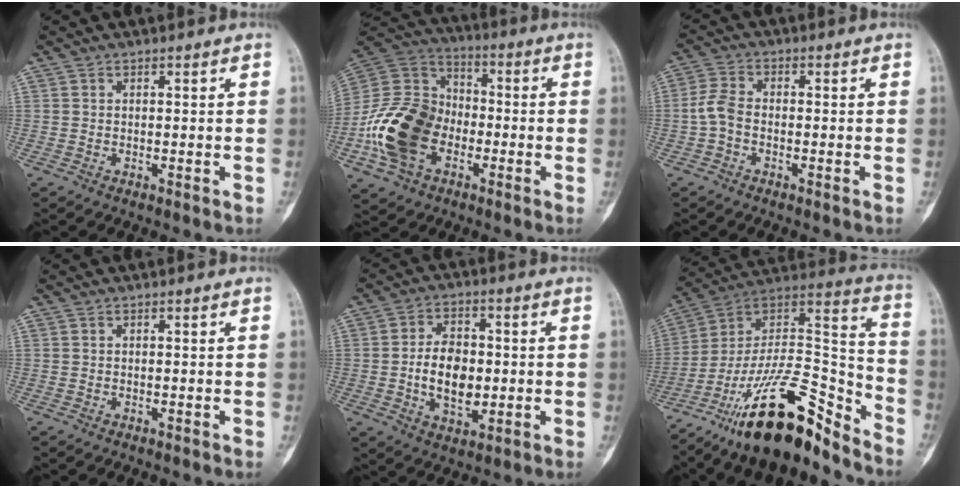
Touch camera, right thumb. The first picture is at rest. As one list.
[{"total": 19.4, "force": [-5.7, 13.9, 12.3], "torque": [-0.226, 0.047, -0.108]}, {"total": 4.4, "force": [-1.1, 2.8, 3.2], "torque": [-0.069, 0.014, -0.031]}, {"total": 0.0}, {"total": 10.2, "force": [-0.8, 6.5, 7.8], "torque": [-0.107, 0.004, -0.015]}, {"total": 25.0, "force": [-18.0, 7.5, 15.5], "torque": [-0.247, 0.108, -0.313]}]